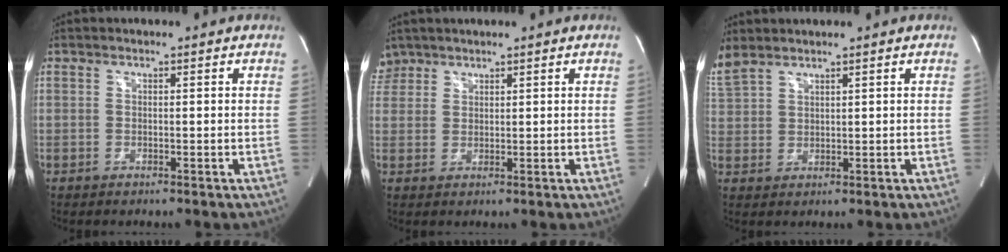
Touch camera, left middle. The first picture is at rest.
{"total": 3.3, "force": [2.7, 1.9, -0.2], "torque": [0.009, 0.010, 0.055]}
{"total": 4.6, "force": [4.2, 1.0, 1.6], "torque": [-0.058, 0.019, 0.102]}